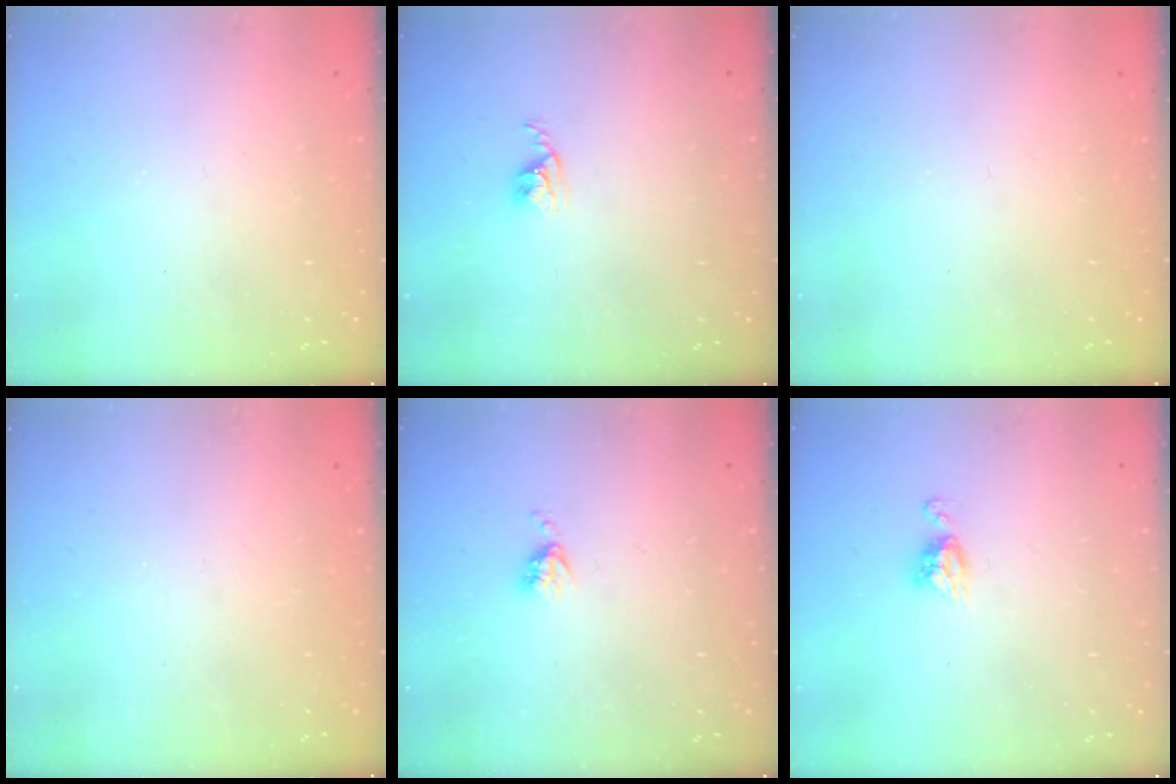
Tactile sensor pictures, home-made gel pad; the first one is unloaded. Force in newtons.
{"total": 2.7, "press": 2.7, "slide": 0.4}
{"total": 0.0}
{"total": 0.0}
{"total": 3.9, "press": 3.8, "slide": 0.6}
{"total": 6.5, "press": 6.5, "slide": 0.5}